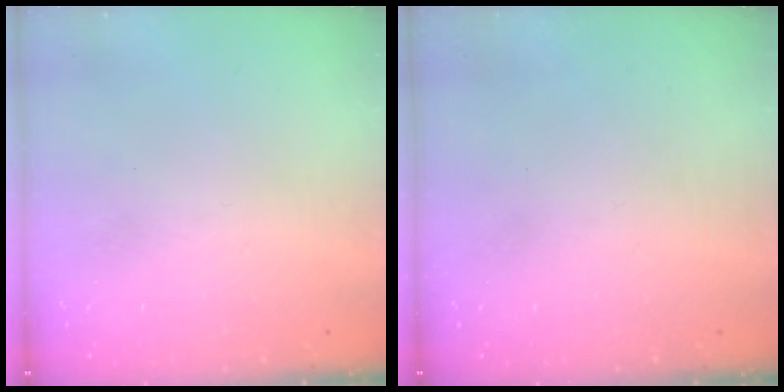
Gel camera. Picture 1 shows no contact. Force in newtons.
{"total": 0.0}